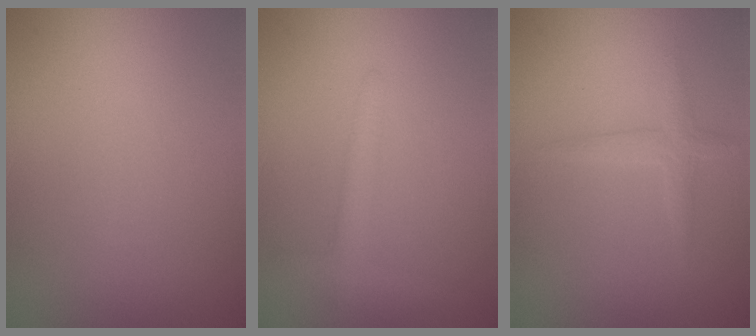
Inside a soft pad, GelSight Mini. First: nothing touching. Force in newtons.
{"total": 2.0, "press": 1.9, "slide": 0.2}
{"total": 1.5, "press": 1.5, "slide": 0.1}